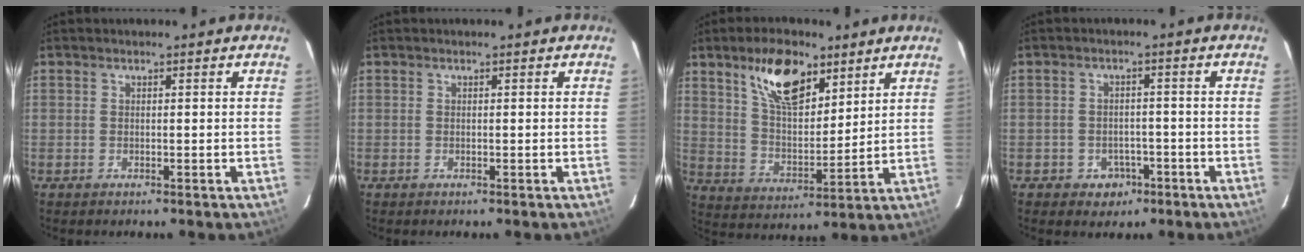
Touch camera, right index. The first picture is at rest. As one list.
[{"total": 0.0}, {"total": 13.6, "force": [8.2, 6.2, 8.9], "torque": [-0.148, 0.007, 0.153]}, {"total": 4.6, "force": [-2.4, 3.8, 0.8], "torque": [-0.028, 0.013, -0.021]}]